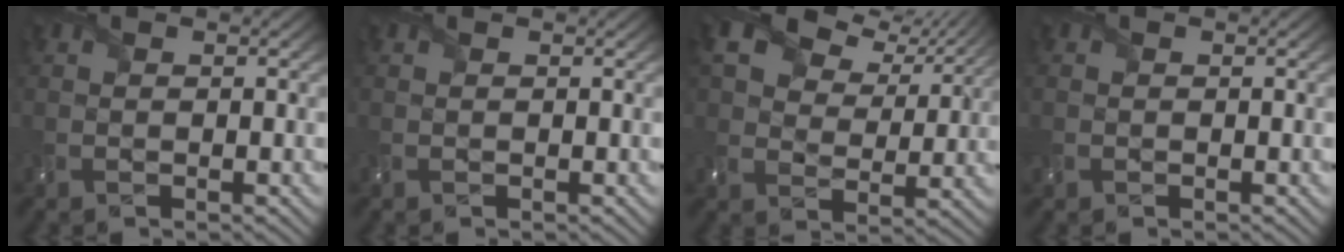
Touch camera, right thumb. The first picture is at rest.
{"total": 0.0}
{"total": 10.6, "force": [6.2, 6.3, 6.0], "torque": [-0.143, 0.016, 0.112]}
{"total": 1.0, "force": [-0.5, 0.9, 0.1], "torque": [-0.003, -0.004, -0.014]}